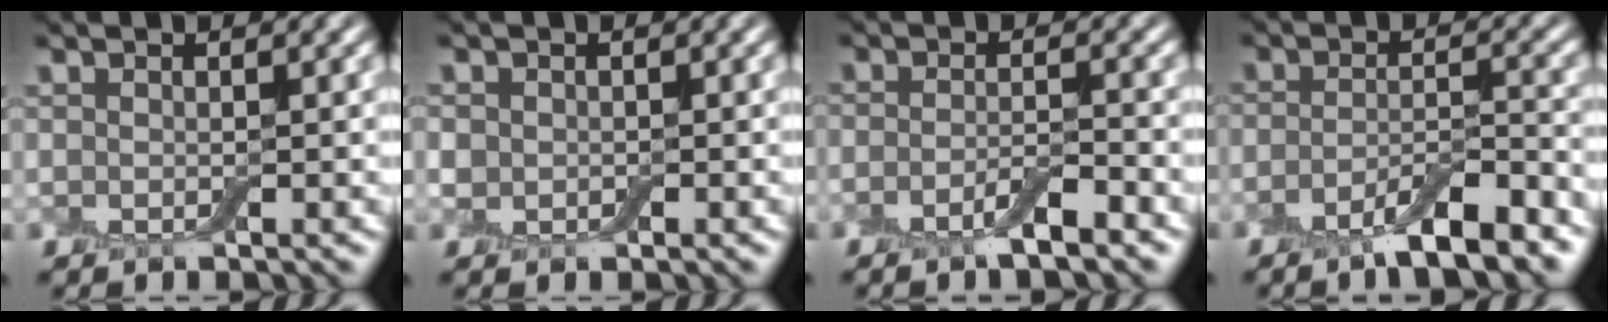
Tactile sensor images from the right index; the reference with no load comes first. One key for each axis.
{"total": 1.7, "fx": -0.1, "fy": 1.6, "fz": 0.6, "tx": -0.010, "ty": -0.001, "tz": -0.005}
{"total": 2.6, "fx": -1.7, "fy": 0.5, "fz": 2.0, "tx": -0.037, "ty": 0.000, "tz": -0.037}
{"total": 5.5, "fx": -3.7, "fy": 1.1, "fz": 3.9, "tx": -0.062, "ty": 0.001, "tz": -0.066}